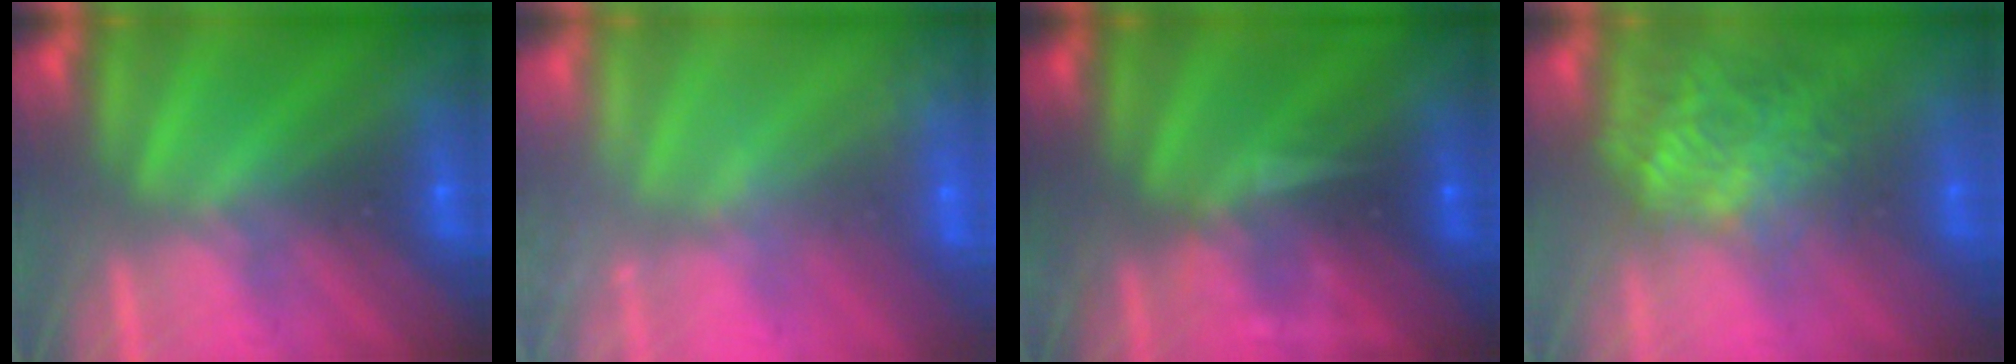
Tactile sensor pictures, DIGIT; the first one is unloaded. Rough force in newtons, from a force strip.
{"total": 2.4}
{"total": 3.3}
{"total": 3.4}